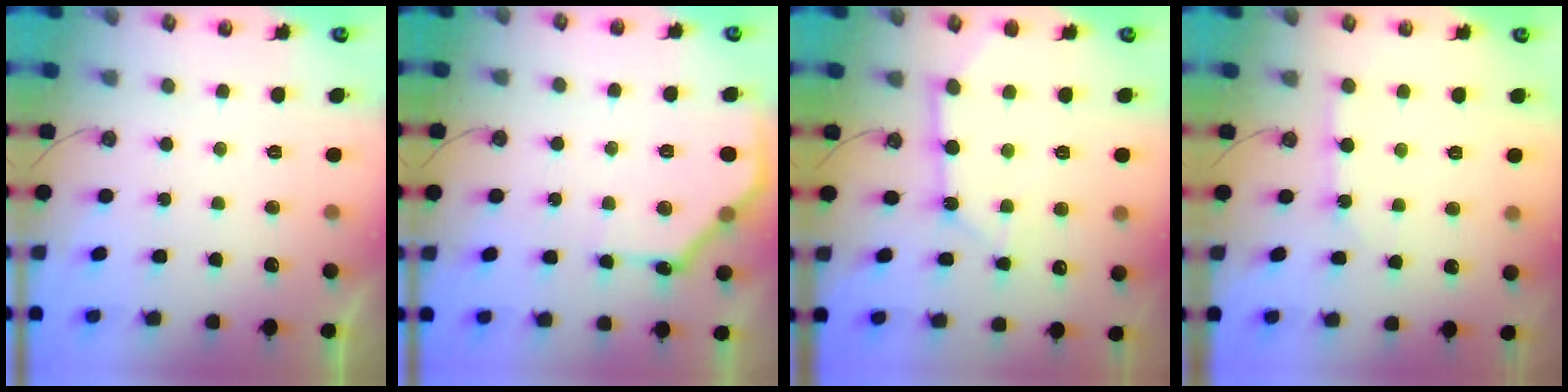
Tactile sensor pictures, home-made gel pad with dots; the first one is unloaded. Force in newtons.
{"total": 13.3, "press": 13.3, "slide": 0.2}
{"total": 10.0, "press": 10.0, "slide": 1.0}
{"total": 4.2, "press": 4.2, "slide": 0.2}